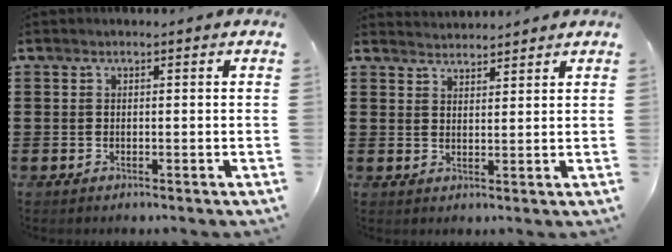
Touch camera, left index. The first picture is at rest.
{"total": 2.4, "force": [2.4, -0.2, -0.4], "torque": [0.002, -0.006, 0.047]}